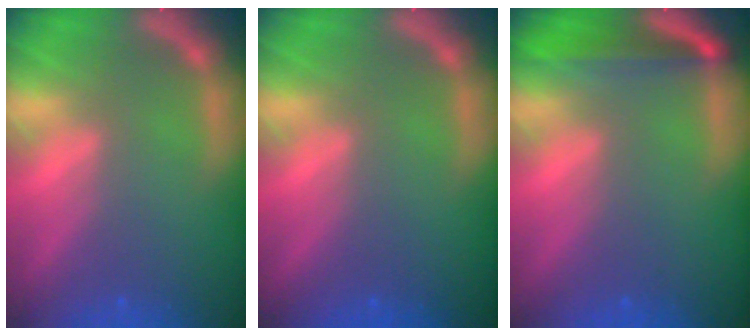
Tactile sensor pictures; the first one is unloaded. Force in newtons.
{"total": 0.0}
{"total": 4.5}